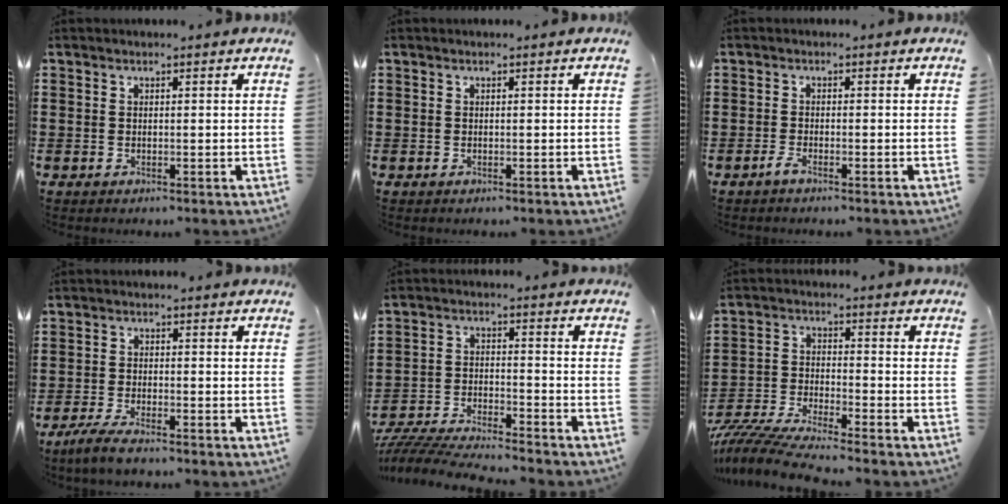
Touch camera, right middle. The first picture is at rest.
{"total": 0.0}
{"total": 1.5, "force": [-1.1, 0.1, 1.0], "torque": [-0.027, -0.007, -0.021]}
{"total": 3.5, "force": [-3.0, 0.4, 1.8], "torque": [-0.045, -0.004, -0.061]}
{"total": 5.7, "force": [-5.6, 0.2, 1.2], "torque": [-0.038, -0.004, -0.114]}
{"total": 6.7, "force": [-6.4, 0.0, 1.9], "torque": [-0.054, -0.010, -0.129]}